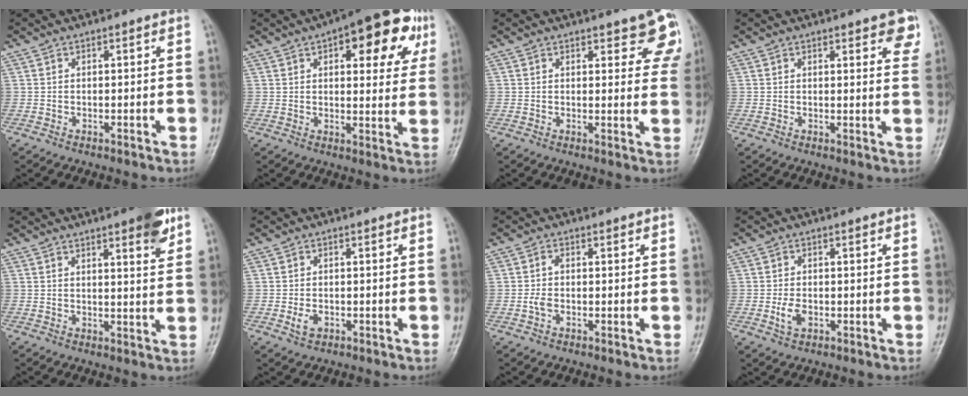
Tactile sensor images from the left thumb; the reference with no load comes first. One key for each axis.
{"total": 16.8, "fx": 7.0, "fy": 7.3, "fz": 13.4, "tx": -0.127, "ty": -0.001, "tz": 0.082}
{"total": 8.4, "fx": 4.6, "fy": 3.4, "fz": 6.1, "tx": -0.035, "ty": -0.018, "tz": 0.051}
{"total": 5.6, "fx": 3.3, "fy": 2.0, "fz": 4.0, "tx": -0.025, "ty": -0.014, "tz": 0.034}
{"total": 6.6, "fx": 4.0, "fy": 1.4, "fz": 5.1, "tx": -0.058, "ty": -0.020, "tz": 0.049}
{"total": 2.3, "fx": -0.8, "fy": 1.5, "fz": 1.6, "tx": -0.027, "ty": 0.001, "tz": -0.013}
{"total": 2.3, "fx": -0.5, "fy": 1.4, "fz": 1.7, "tx": -0.038, "ty": 0.006, "tz": -0.014}
{"total": 3.0, "fx": -0.8, "fy": 2.0, "fz": 2.2, "tx": -0.040, "ty": 0.000, "tz": -0.013}